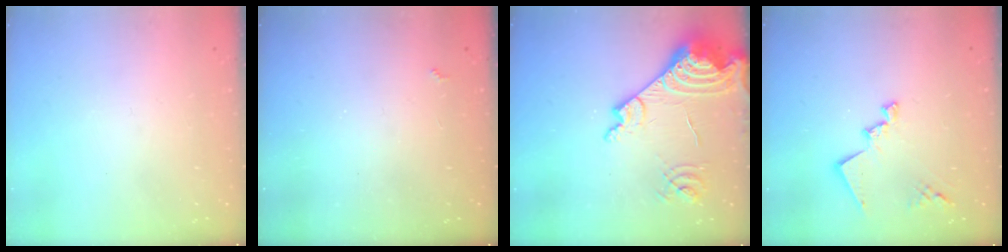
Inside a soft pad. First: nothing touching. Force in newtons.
{"total": 2.3, "press": 2.2, "slide": 0.4}
{"total": 19.4, "press": 19.2, "slide": 2.3}
{"total": 14.0, "press": 13.9, "slide": 0.9}